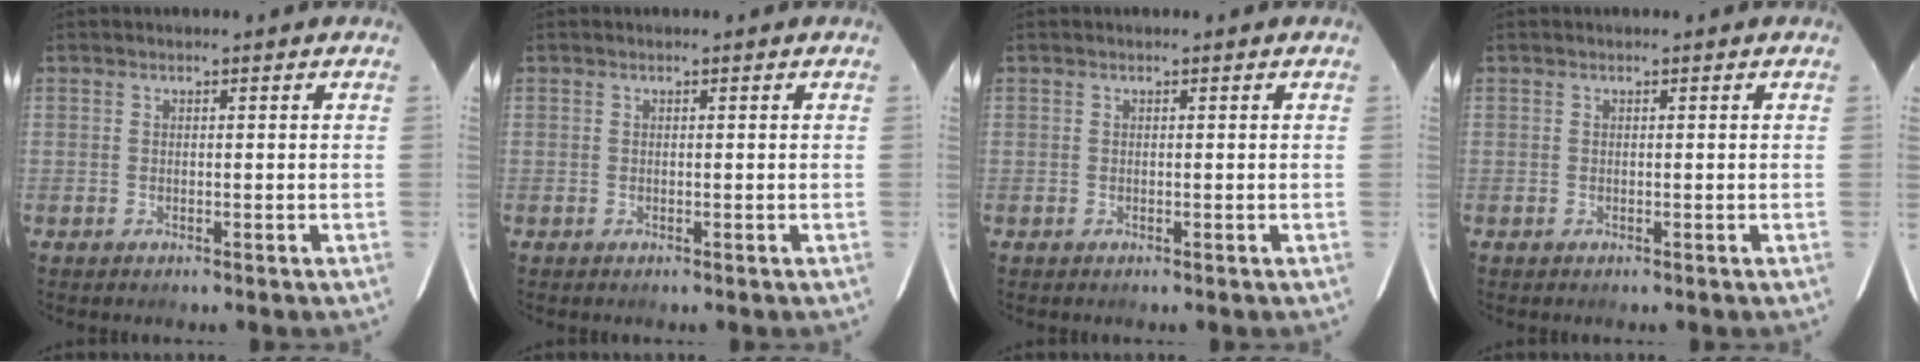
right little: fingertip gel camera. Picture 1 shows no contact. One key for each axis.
{"total": 0.0}
{"total": 0.0}
{"total": 0.0}